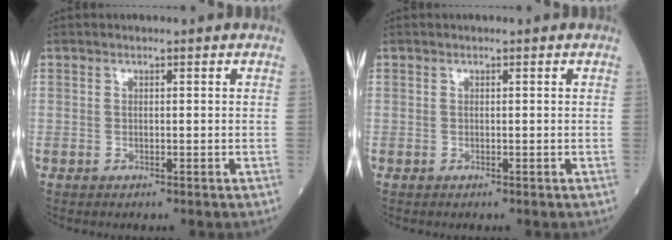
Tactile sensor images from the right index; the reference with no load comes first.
{"total": 0.0}